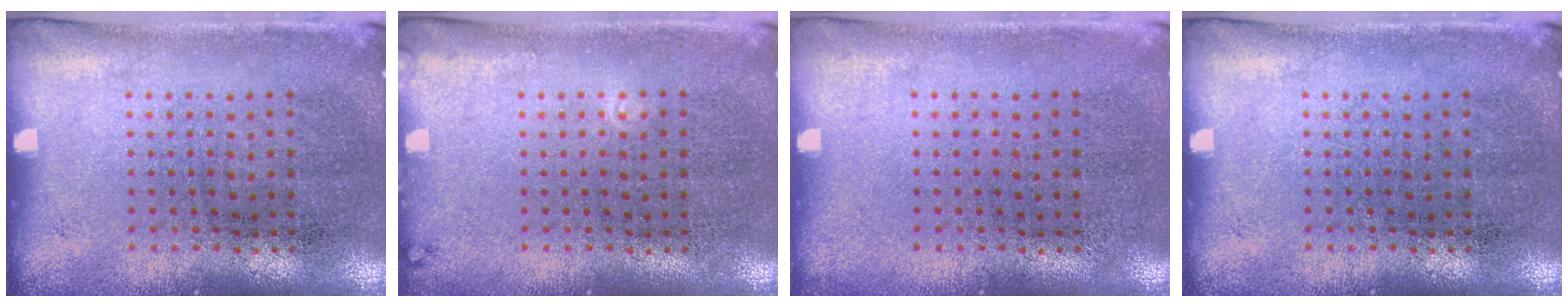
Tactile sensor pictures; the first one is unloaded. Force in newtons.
{"total": 0.7, "press": 0.7, "slide": 0.1}
{"total": 0.0}
{"total": 0.0}